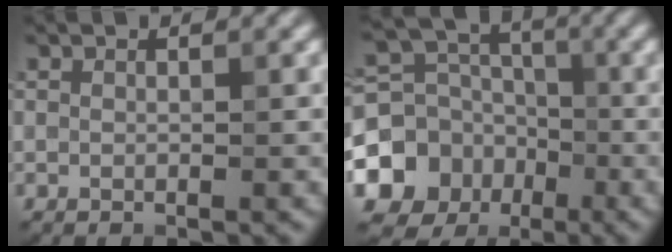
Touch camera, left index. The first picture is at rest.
{"total": 12.0, "force": [-4.5, 10.6, 3.6], "torque": [-0.092, -0.021, -0.096]}